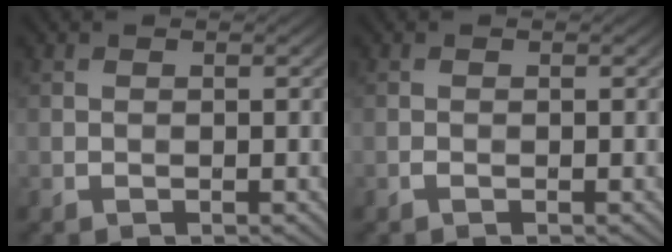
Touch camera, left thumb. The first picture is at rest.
{"total": 0.0}